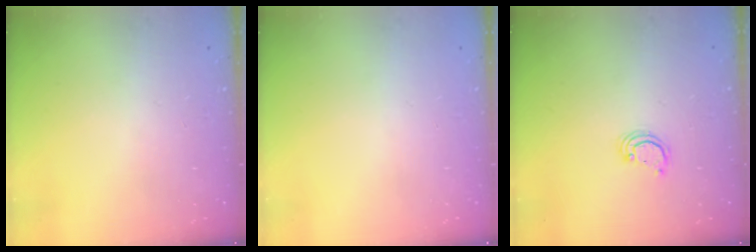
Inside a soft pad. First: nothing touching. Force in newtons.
{"total": 0.0}
{"total": 2.1, "press": 2.1, "slide": 0.1}